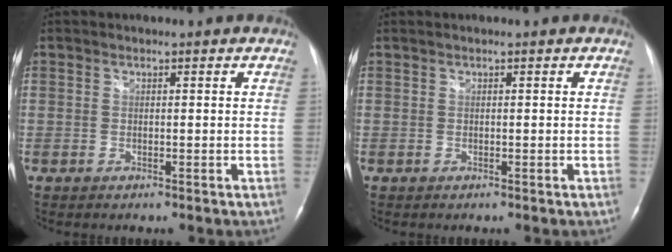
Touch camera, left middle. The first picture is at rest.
{"total": 0.0}